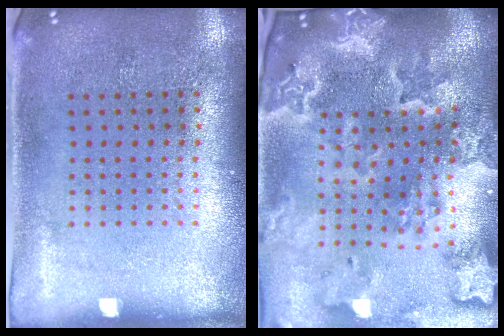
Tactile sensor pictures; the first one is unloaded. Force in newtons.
{"total": 4.5, "press": 3.7, "slide": 2.7}